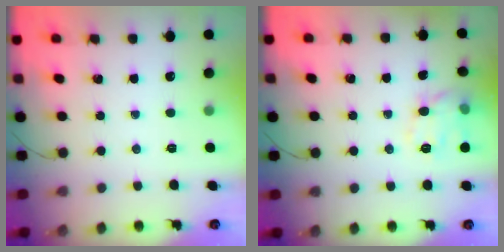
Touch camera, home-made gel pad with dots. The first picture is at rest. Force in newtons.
{"total": 8.9, "press": 8.9, "slide": 0.7}